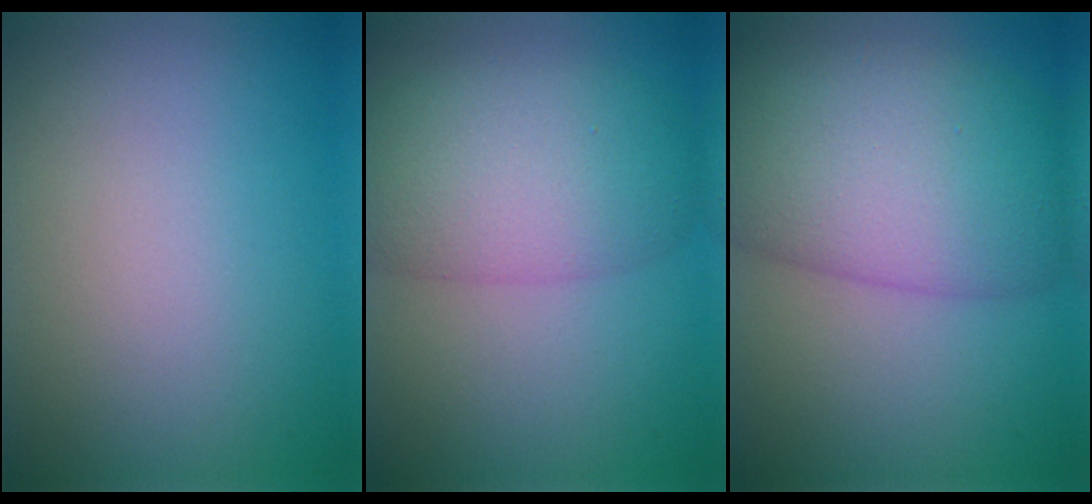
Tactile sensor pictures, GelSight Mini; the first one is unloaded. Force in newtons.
{"total": 6.9, "press": 6.9, "slide": 0.2}
{"total": 10.2, "press": 10.2, "slide": 0.4}